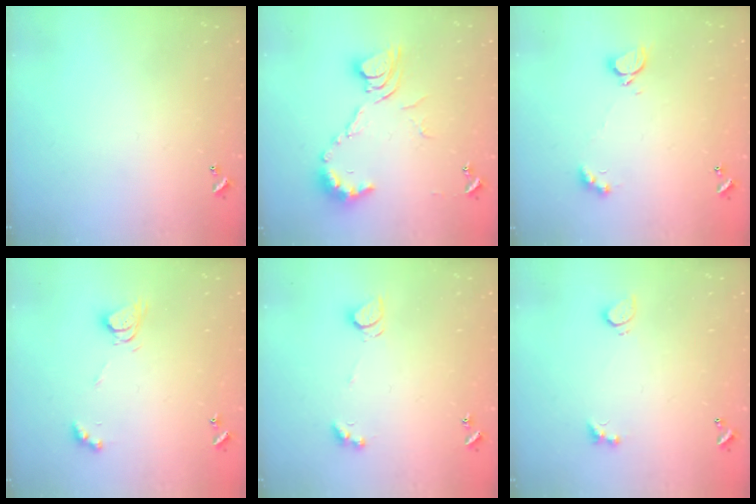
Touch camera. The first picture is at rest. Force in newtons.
{"total": 10.4, "press": 10.3, "slide": 0.9}
{"total": 2.5, "press": 2.4, "slide": 0.5}
{"total": 6.3, "press": 6.3, "slide": 0.3}
{"total": 2.2, "press": 2.2, "slide": 0.4}
{"total": 3.1, "press": 2.8, "slide": 1.3}